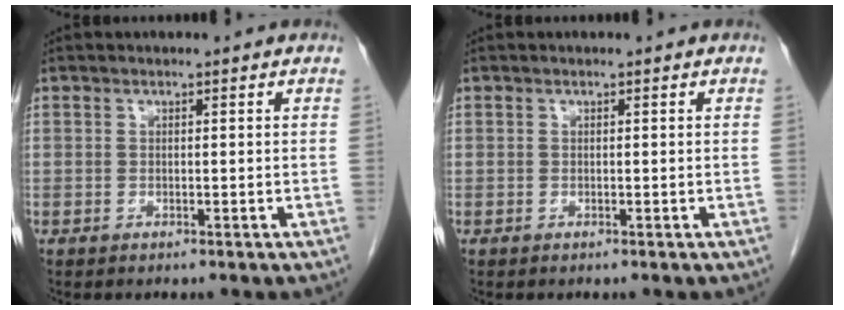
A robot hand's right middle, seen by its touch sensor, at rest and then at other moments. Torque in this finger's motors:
{"motor_torque": [0.00, 0.00, 0.00, 0.01]}